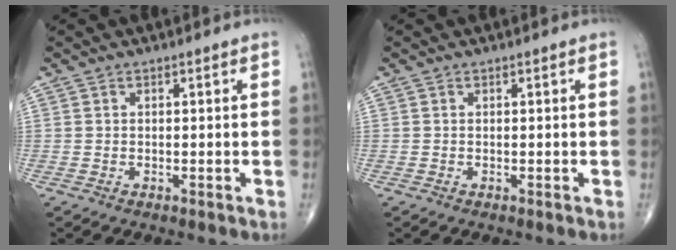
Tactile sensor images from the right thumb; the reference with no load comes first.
{"total": 0.0}